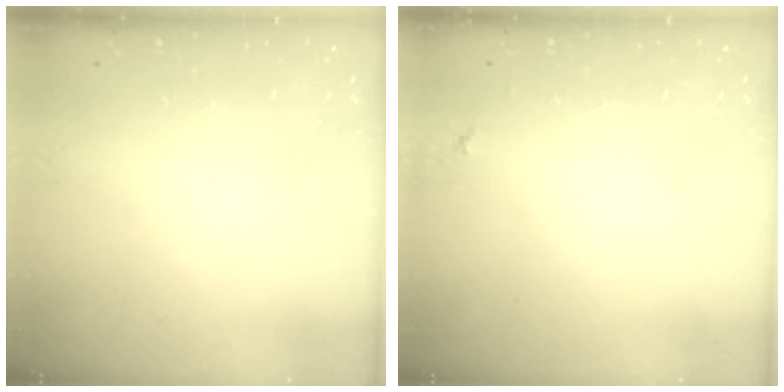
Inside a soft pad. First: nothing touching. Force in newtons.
{"total": 4.1, "press": 4.1, "slide": 0.6}